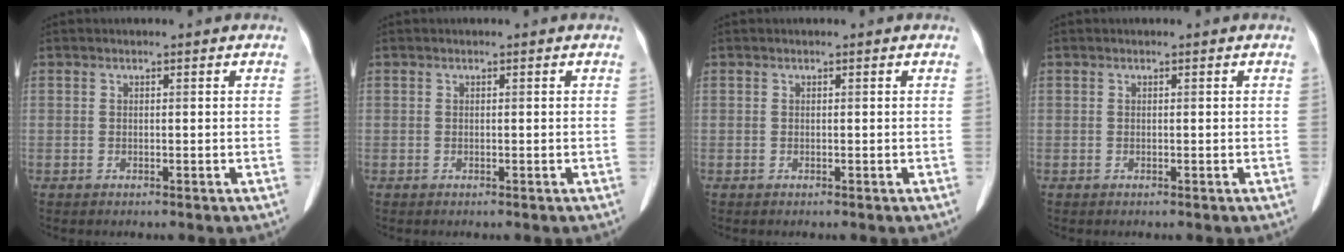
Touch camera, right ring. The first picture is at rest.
{"total": 0.0}
{"total": 0.0}
{"total": 0.0}